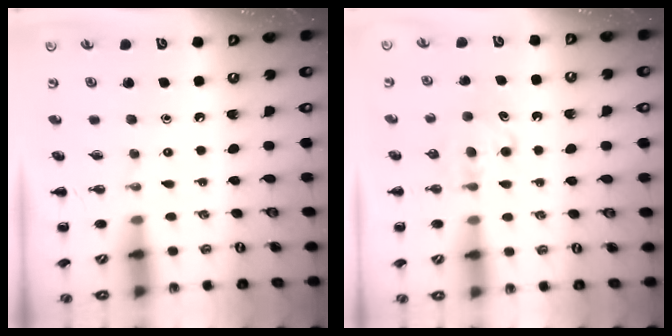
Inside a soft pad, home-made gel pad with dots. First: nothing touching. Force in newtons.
{"total": 5.1, "press": 4.8, "slide": 1.6}